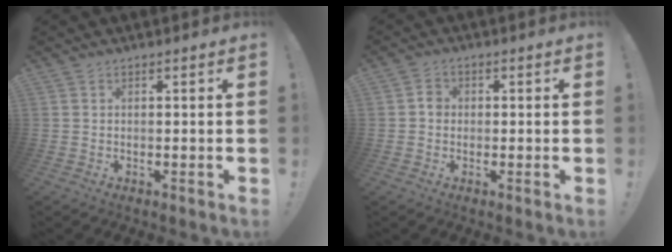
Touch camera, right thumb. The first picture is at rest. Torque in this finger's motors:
{"motor_torque": [-0.01, 0.01, 0.05, 0.21, -0.01]}